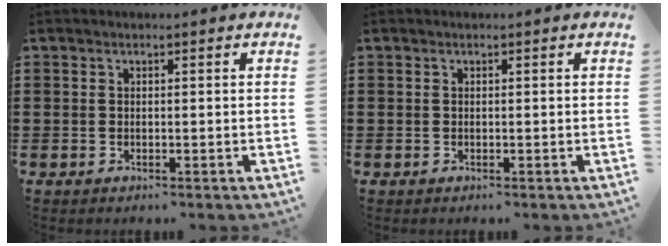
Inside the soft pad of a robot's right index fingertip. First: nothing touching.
{"total": 0.0}